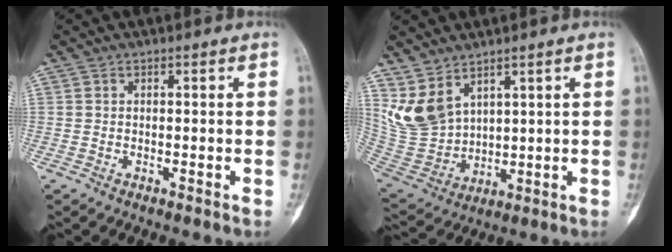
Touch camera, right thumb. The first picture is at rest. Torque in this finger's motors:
{"motor_torque": [0.79, 0.95, 0.06, 0.10, 0.04]}